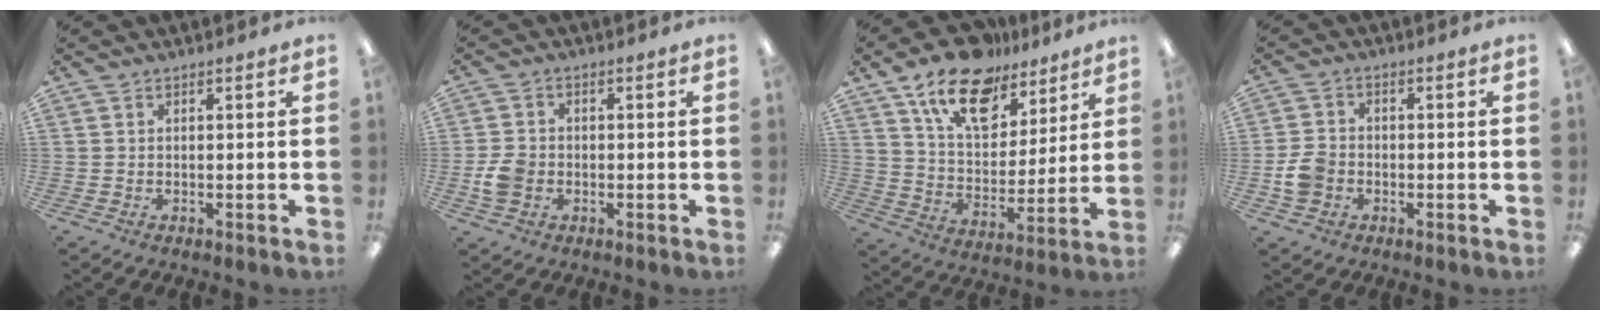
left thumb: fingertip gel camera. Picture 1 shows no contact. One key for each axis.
{"total": 5.3, "fx": -1.3, "fy": 4.3, "fz": 2.8, "tx": -0.045, "ty": 0.006, "tz": -0.023}
{"total": 17.6, "fx": 11.8, "fy": 9.6, "fz": 8.9, "tx": -0.146, "ty": -0.061, "tz": 0.208}
{"total": 5.5, "fx": -1.6, "fy": 4.5, "fz": 2.9, "tx": -0.060, "ty": 0.010, "tz": -0.029}